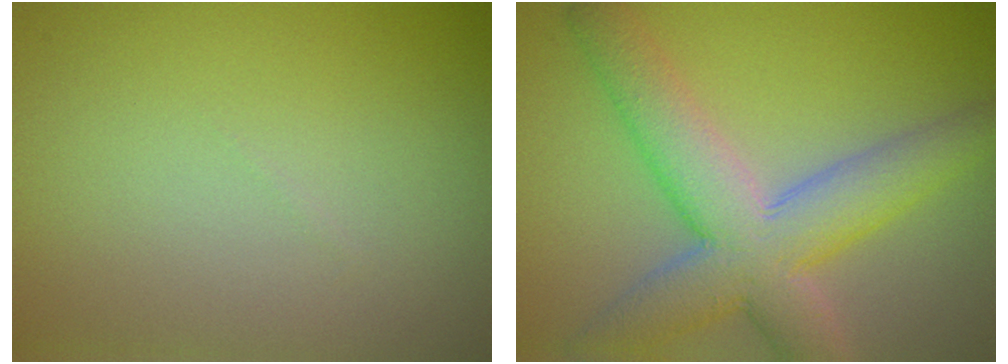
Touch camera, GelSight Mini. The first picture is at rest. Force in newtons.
{"total": 8.0, "press": 8.0, "slide": 0.5}